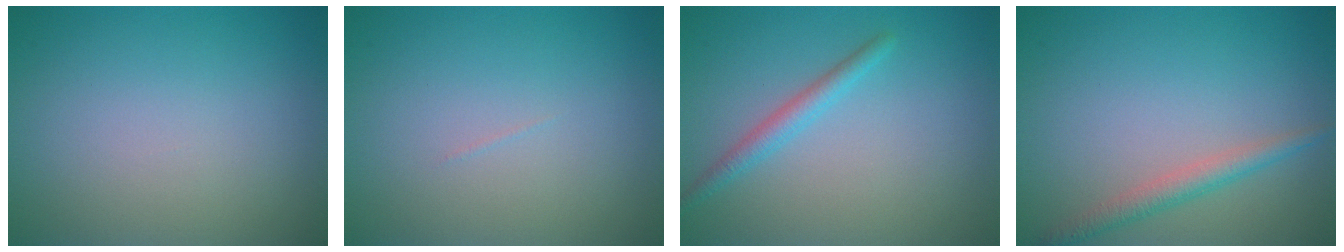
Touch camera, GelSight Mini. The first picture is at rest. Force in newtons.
{"total": 0.0}
{"total": 1.9, "press": 1.9, "slide": 0.2}
{"total": 2.2, "press": 2.2, "slide": 0.1}